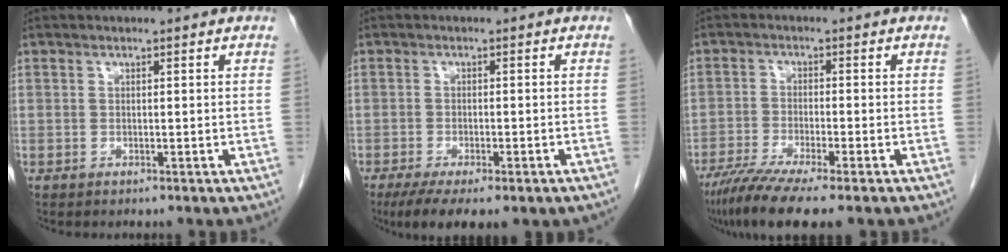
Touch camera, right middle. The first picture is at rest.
{"total": 9.8, "force": [-6.9, 2.9, 6.4], "torque": [-0.093, -0.017, -0.099]}
{"total": 9.4, "force": [-7.0, 0.3, 6.3], "torque": [-0.105, -0.022, -0.115]}